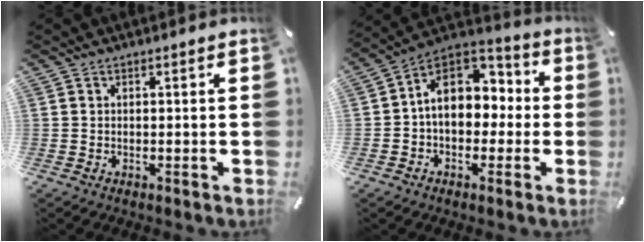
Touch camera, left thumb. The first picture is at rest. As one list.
[{"total": 12.0, "force": [0.9, 9.8, 6.9], "torque": [-0.130, -0.001, 0.017]}]